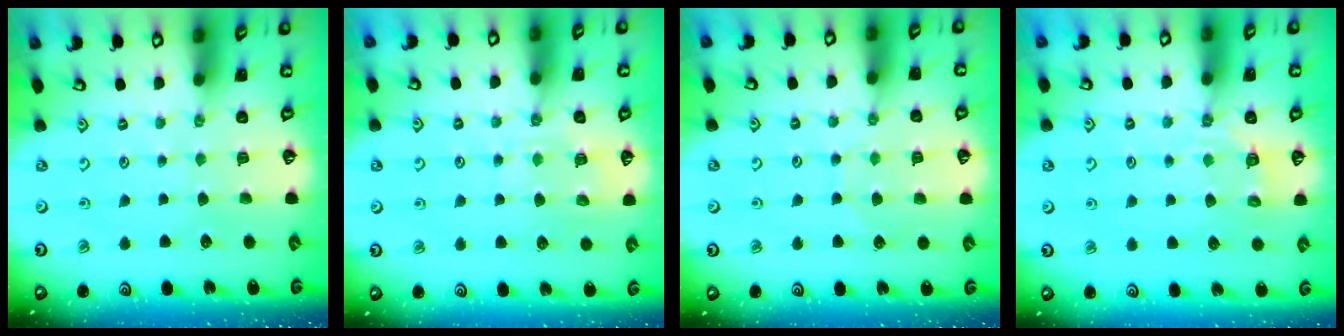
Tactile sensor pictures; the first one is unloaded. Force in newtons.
{"total": 7.1, "press": 7.1, "slide": 0.8}
{"total": 6.0, "press": 6.0, "slide": 0.6}
{"total": 4.6, "press": 4.3, "slide": 1.6}